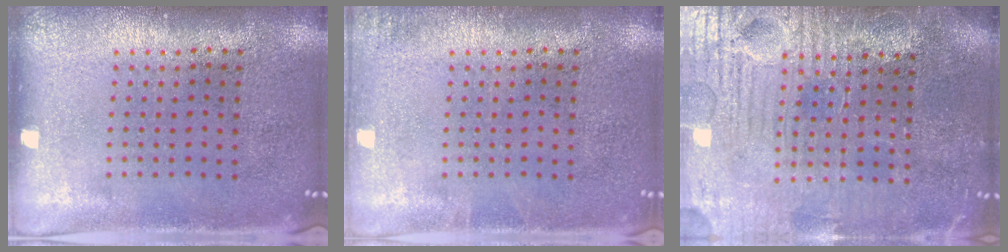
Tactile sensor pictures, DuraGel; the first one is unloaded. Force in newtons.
{"total": 0.8, "press": 0.8, "slide": 0.1}
{"total": 4.0, "press": 3.8, "slide": 1.3}